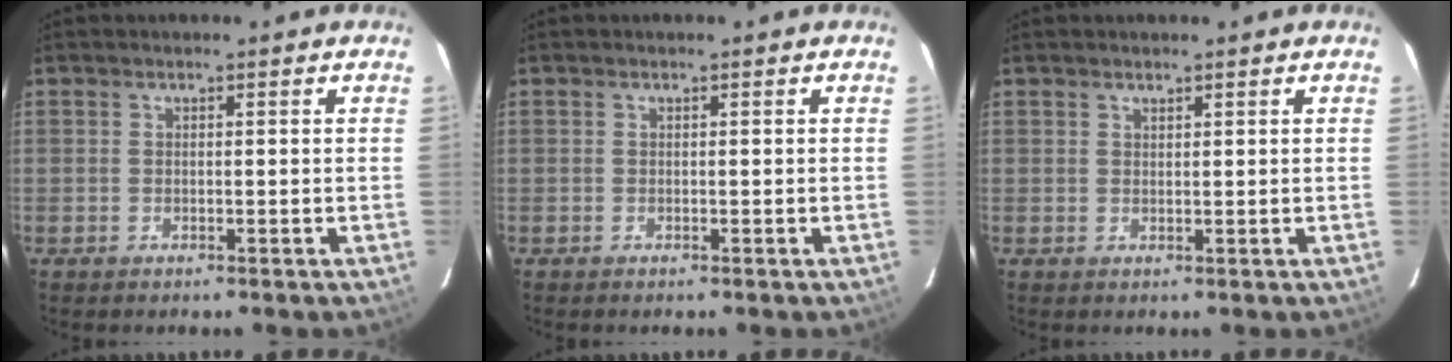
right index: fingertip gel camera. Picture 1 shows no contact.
{"total": 0.0}
{"total": 0.8, "force": [0.8, 0.2, 0.1], "torque": [-0.002, 0.000, 0.015]}